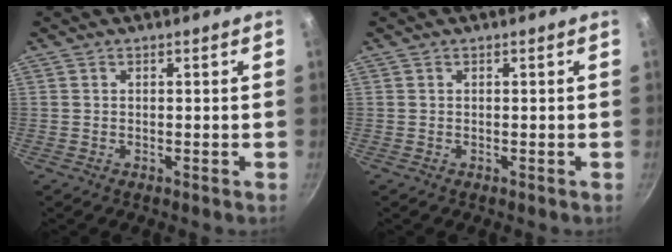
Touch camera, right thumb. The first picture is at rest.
{"total": 0.0}